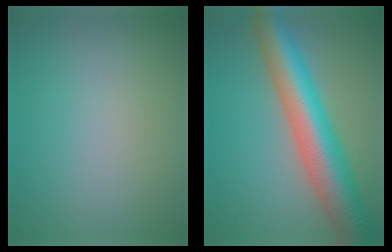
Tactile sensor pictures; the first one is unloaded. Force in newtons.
{"total": 10.0, "press": 10.0, "slide": 0.3}